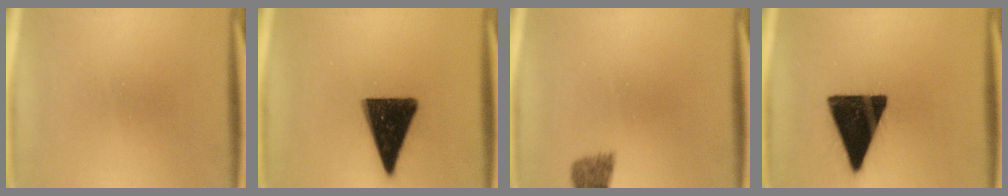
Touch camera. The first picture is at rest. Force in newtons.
{"total": 15.0}
{"total": 1.9}
{"total": 16.6}